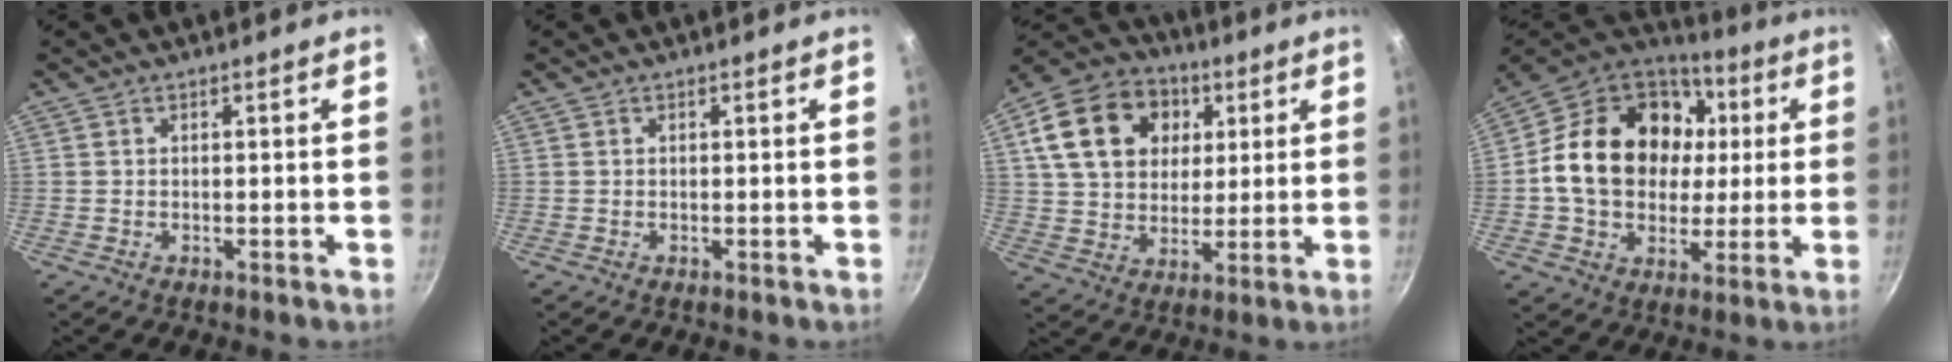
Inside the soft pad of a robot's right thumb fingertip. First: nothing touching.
{"total": 0.0}
{"total": 19.2, "force": [5.9, 14.6, 10.9], "torque": [-0.175, 0.009, 0.095]}
{"total": 24.2, "force": [2.7, 18.6, 15.2], "torque": [-0.252, 0.029, 0.047]}